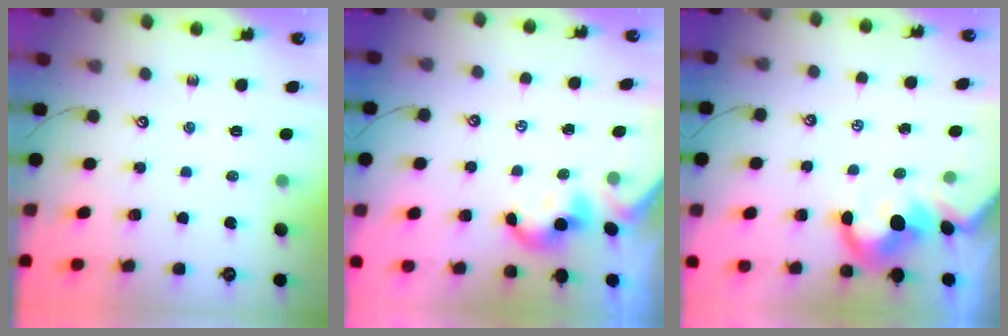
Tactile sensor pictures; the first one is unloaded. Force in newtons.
{"total": 0.0}
{"total": 4.5, "press": 4.4, "slide": 1.1}